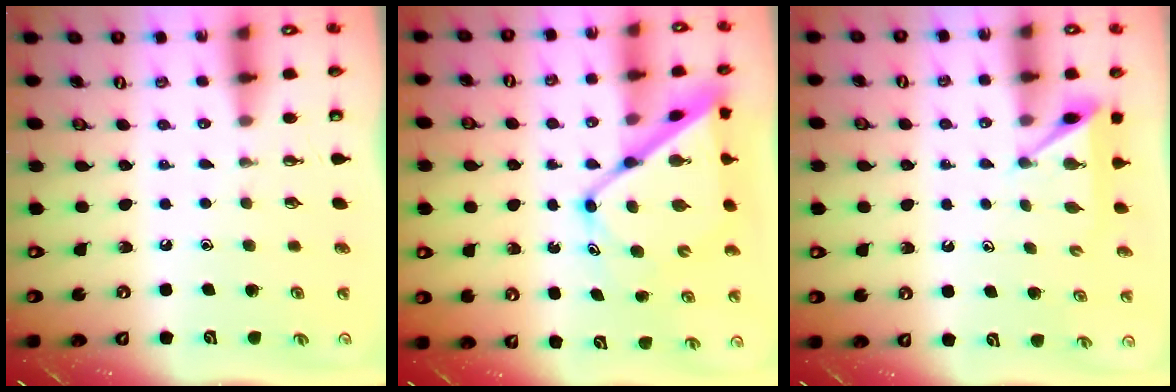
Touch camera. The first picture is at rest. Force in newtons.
{"total": 14.5, "press": 14.5, "slide": 1.0}
{"total": 5.7, "press": 5.7, "slide": 0.3}